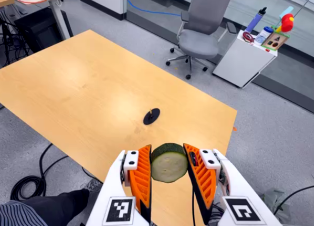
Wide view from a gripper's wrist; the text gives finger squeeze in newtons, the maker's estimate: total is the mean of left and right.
{"total": 12.0, "left": 11.1, "right": 12.9}